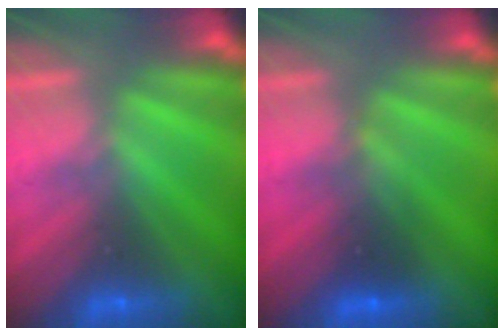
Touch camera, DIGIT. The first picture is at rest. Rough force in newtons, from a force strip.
{"total": 2.7}